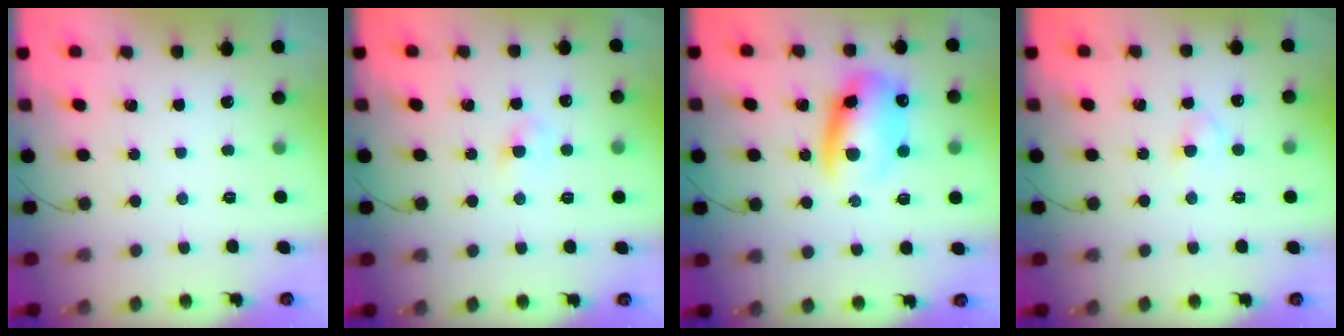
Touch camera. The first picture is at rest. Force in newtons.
{"total": 2.6, "press": 2.5, "slide": 0.8}
{"total": 12.7, "press": 12.4, "slide": 2.8}
{"total": 2.5, "press": 2.3, "slide": 1.0}